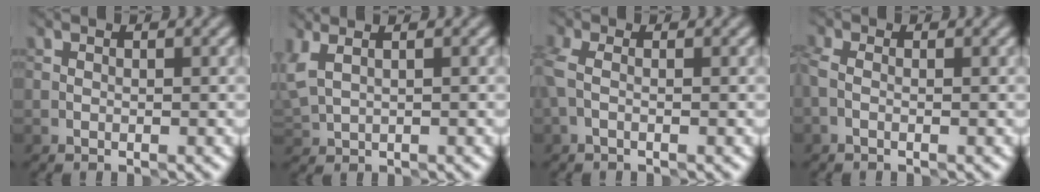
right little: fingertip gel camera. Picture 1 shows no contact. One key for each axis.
{"total": 2.9, "fx": 1.1, "fy": 1.6, "fz": 2.1, "tx": -0.069, "ty": 0.001, "tz": 0.035}
{"total": 1.4, "fx": -0.3, "fy": 0.7, "fz": 1.2, "tx": -0.044, "ty": 0.005, "tz": -0.009}
{"total": 0.7, "fx": -0.5, "fy": 0.2, "fz": 0.5, "tx": -0.016, "ty": 0.002, "tz": -0.011}